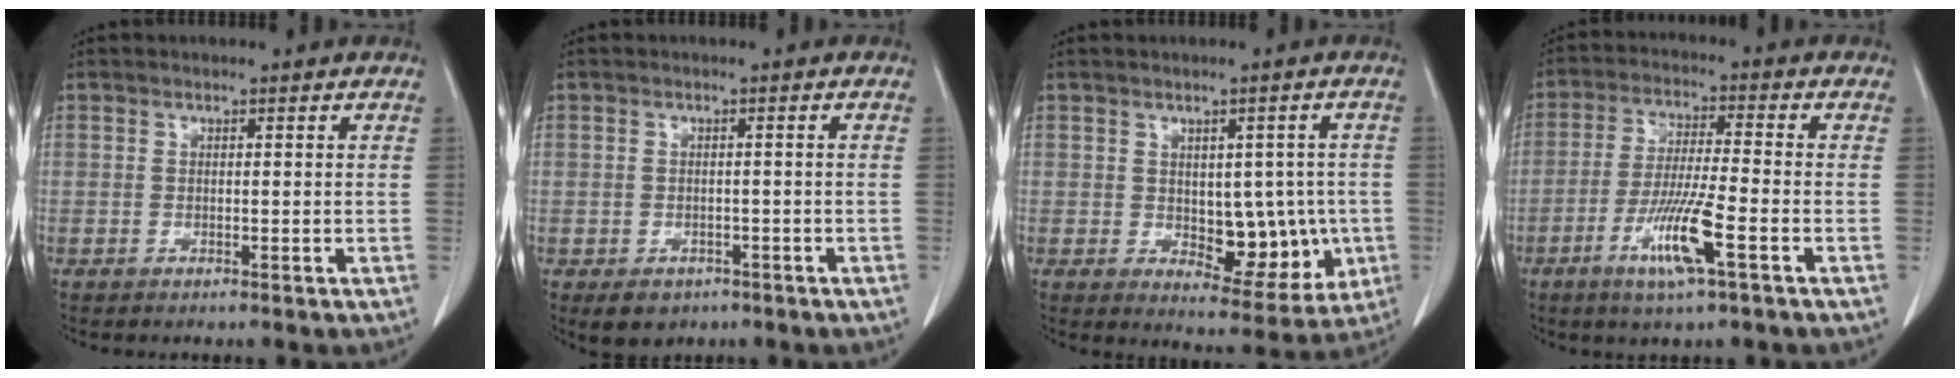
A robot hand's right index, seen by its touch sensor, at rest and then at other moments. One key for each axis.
{"total": 3.2, "fx": -1.6, "fy": 2.4, "fz": 1.2, "tx": -0.011, "ty": 0.000, "tz": -0.016}
{"total": 9.0, "fx": -0.7, "fy": 4.9, "fz": 7.5, "tx": -0.075, "ty": 0.003, "tz": 0.007}
{"total": 9.2, "fx": -3.9, "fy": -0.1, "fz": 8.4, "tx": -0.162, "ty": -0.015, "tz": -0.077}